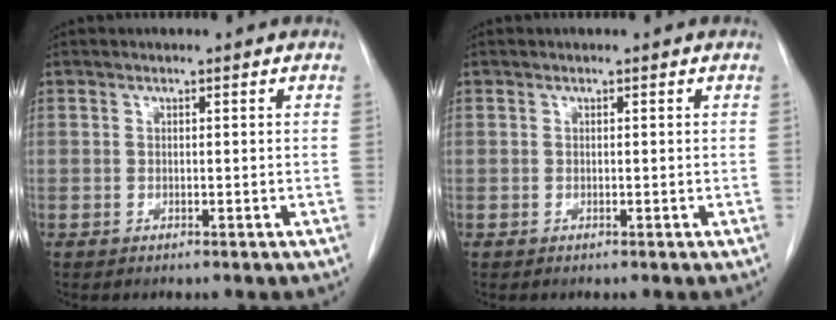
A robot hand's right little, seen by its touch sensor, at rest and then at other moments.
{"total": 0.0}